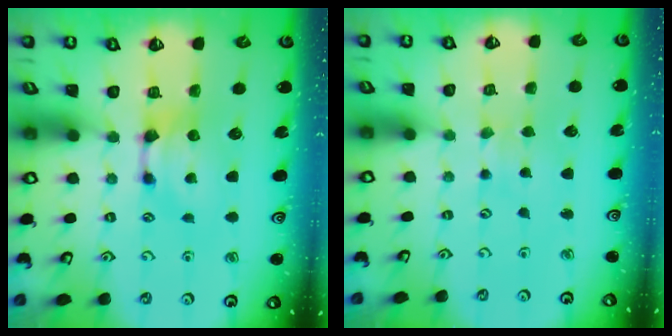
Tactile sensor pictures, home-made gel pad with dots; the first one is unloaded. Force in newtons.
{"total": 2.9, "press": 2.9, "slide": 0.0}